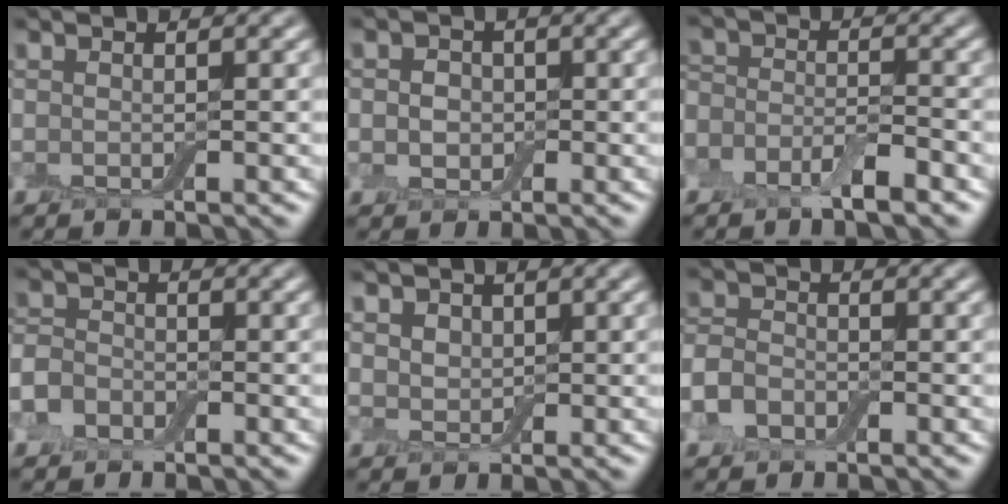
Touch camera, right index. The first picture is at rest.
{"total": 2.8, "force": [0.0, 2.3, 1.5], "torque": [-0.013, 0.007, -0.015]}
{"total": 4.5, "force": [-2.8, 2.3, 2.7], "torque": [-0.039, 0.002, -0.061]}
{"total": 3.2, "force": [-1.5, 2.3, 1.5], "torque": [-0.029, -0.002, -0.040]}
{"total": 2.8, "force": [1.5, 2.1, 1.2], "torque": [-0.035, 0.009, 0.024]}
{"total": 3.0, "force": [-1.4, 2.1, 1.6], "torque": [-0.037, 0.001, -0.037]}